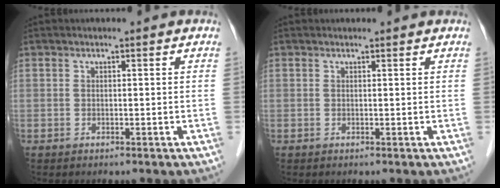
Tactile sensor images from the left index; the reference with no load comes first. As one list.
[{"total": 1.5, "force": [1.4, 0.2, 0.3], "torque": [-0.009, 0.013, 0.018]}]